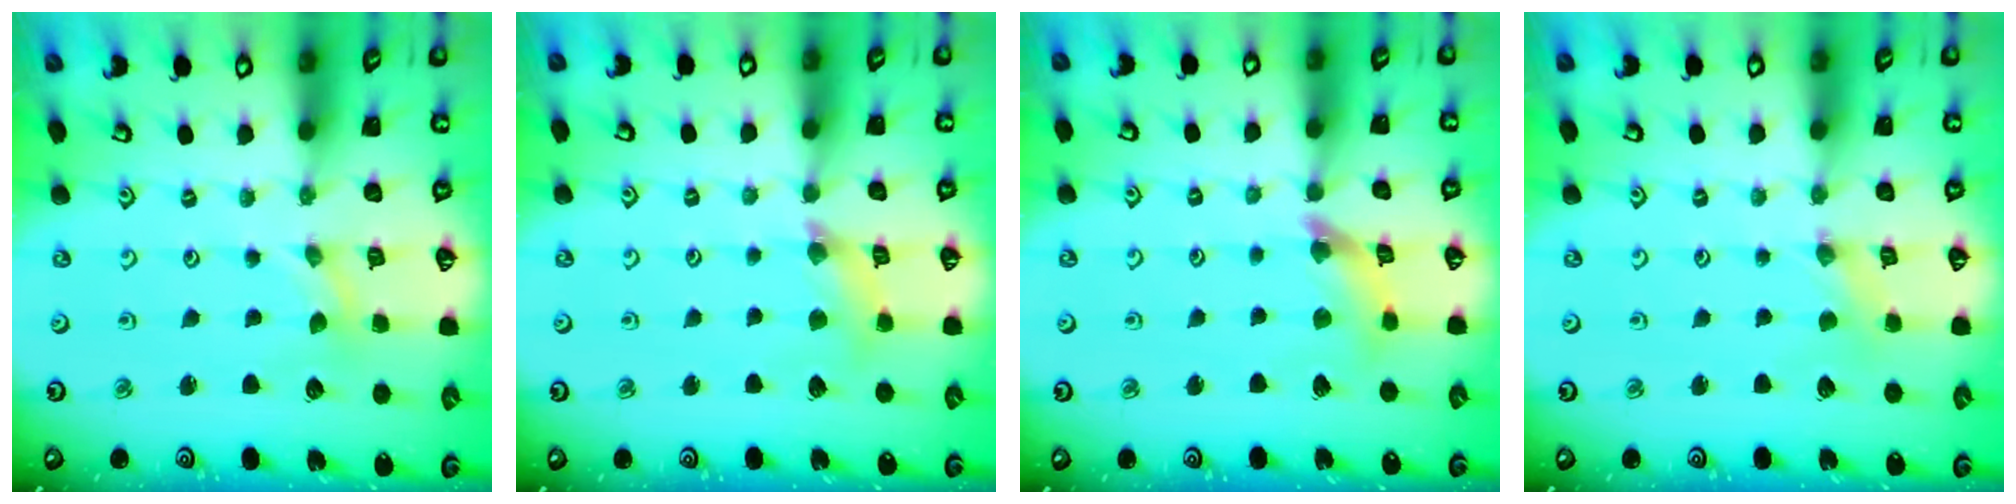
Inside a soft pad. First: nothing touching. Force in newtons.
{"total": 6.7, "press": 6.7, "slide": 0.6}
{"total": 7.3, "press": 7.3, "slide": 0.7}
{"total": 0.0}